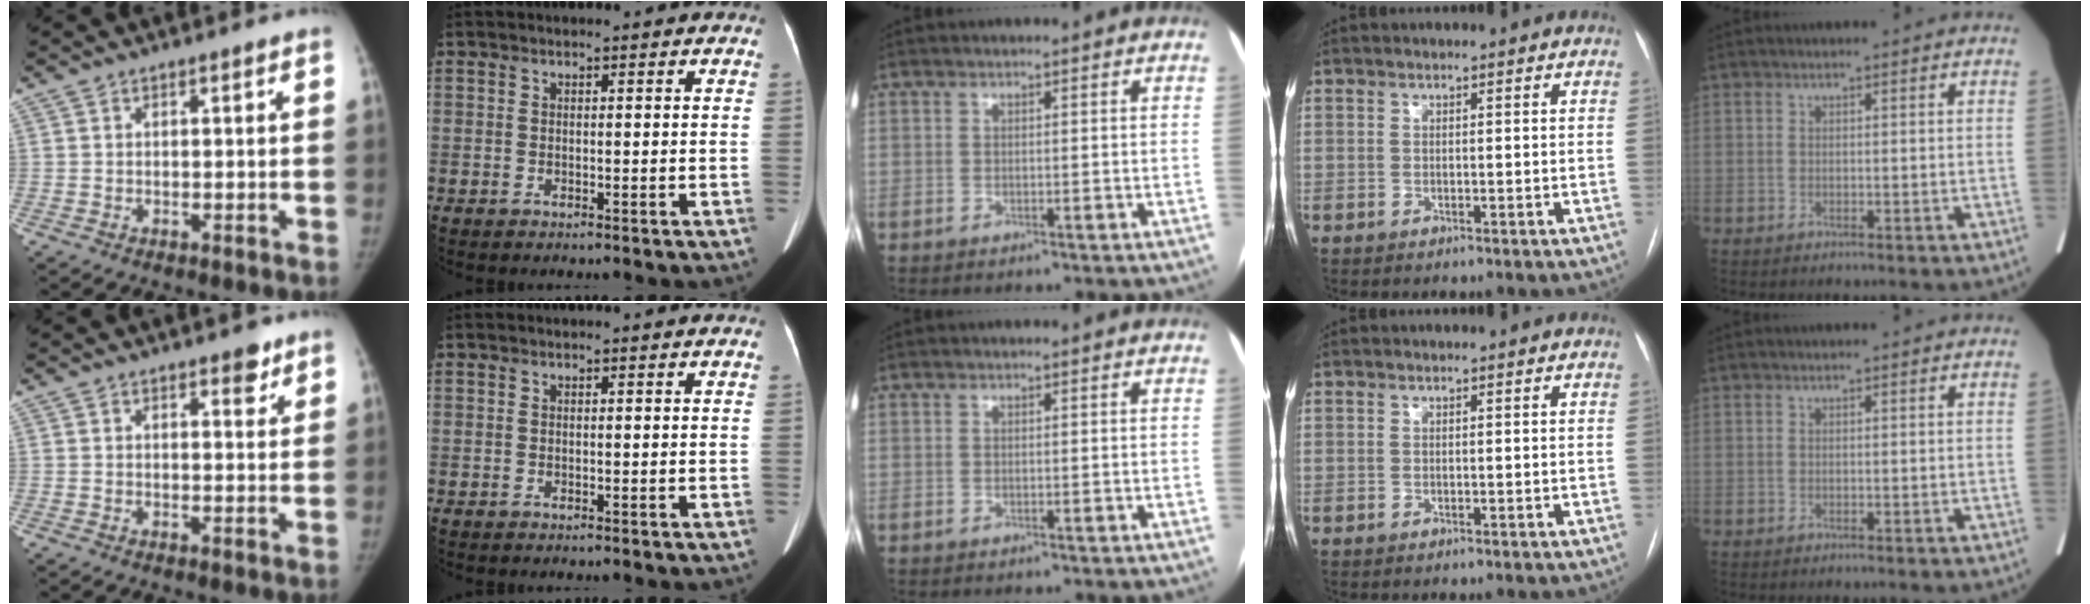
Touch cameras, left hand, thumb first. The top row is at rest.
{"thumb": {"total": 3.0, "force": [2.0, 1.4, 1.7], "torque": [-0.006, -0.011, 0.026]}}